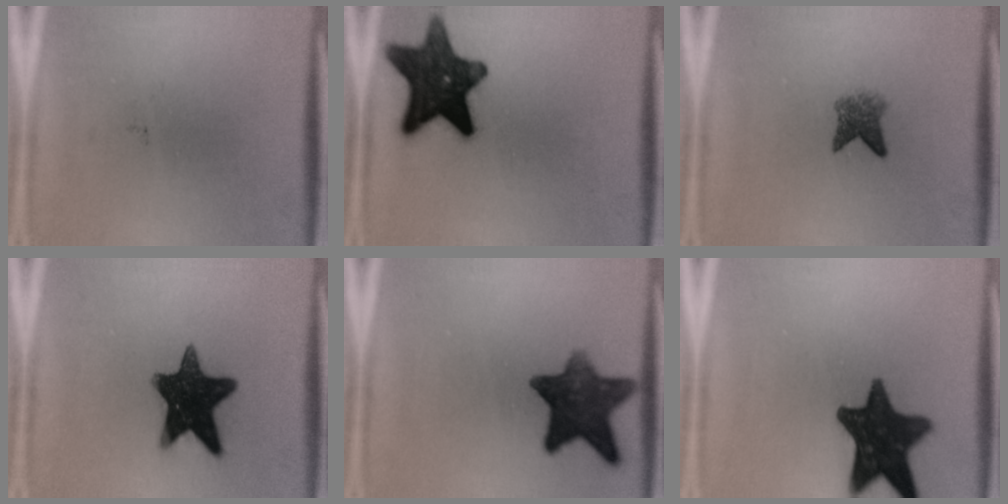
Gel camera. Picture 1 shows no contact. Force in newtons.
{"total": 14.3}
{"total": 3.2}
{"total": 14.8}
{"total": 11.5}
{"total": 14.6}